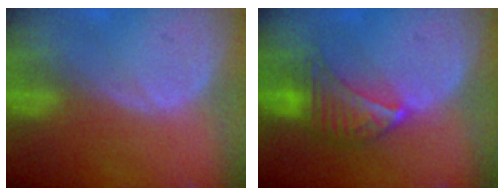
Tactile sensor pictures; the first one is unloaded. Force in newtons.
{"total": 6.7, "press": 6.1, "slide": 2.8}